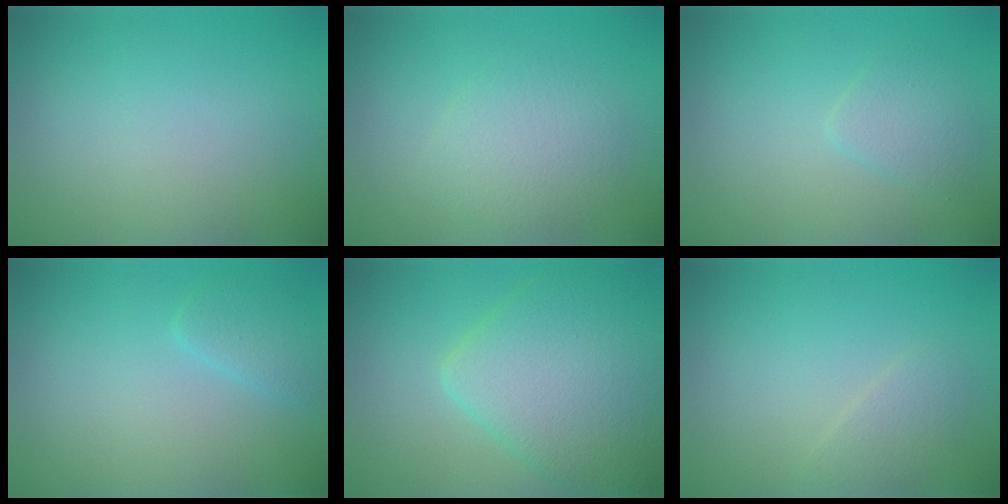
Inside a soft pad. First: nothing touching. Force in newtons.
{"total": 3.0, "press": 3.0, "slide": 0.0}
{"total": 1.9, "press": 1.9, "slide": 0.1}
{"total": 1.6, "press": 1.6, "slide": 0.2}
{"total": 7.8, "press": 7.8, "slide": 0.2}
{"total": 1.3, "press": 1.3, "slide": 0.1}